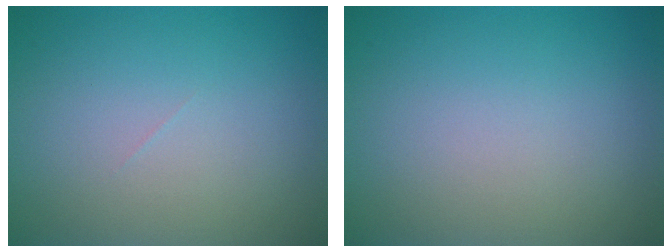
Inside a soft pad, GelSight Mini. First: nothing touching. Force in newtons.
{"total": 0.0}